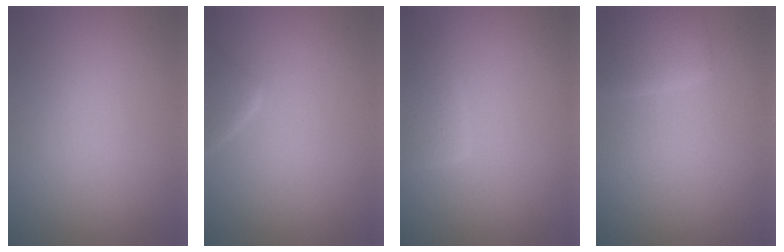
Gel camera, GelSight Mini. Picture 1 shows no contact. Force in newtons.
{"total": 2.0, "press": 2.0, "slide": 0.1}
{"total": 2.0, "press": 2.0, "slide": 0.1}
{"total": 2.1, "press": 2.1, "slide": 0.1}